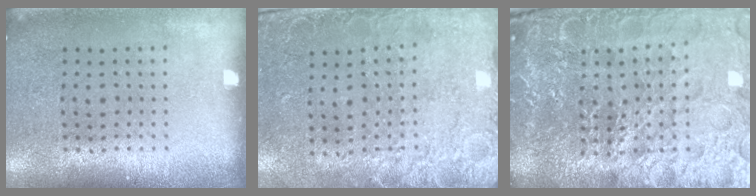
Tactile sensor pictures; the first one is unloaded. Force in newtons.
{"total": 2.6, "press": 2.1, "slide": 1.4}
{"total": 6.8, "press": 6.1, "slide": 3.1}